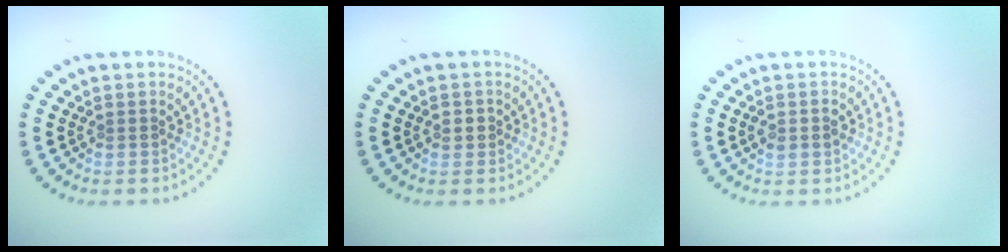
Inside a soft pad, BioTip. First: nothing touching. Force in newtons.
{"total": 1.1, "press": 1.1, "slide": 0.4}
{"total": 2.0, "press": 2.0, "slide": 0.1}